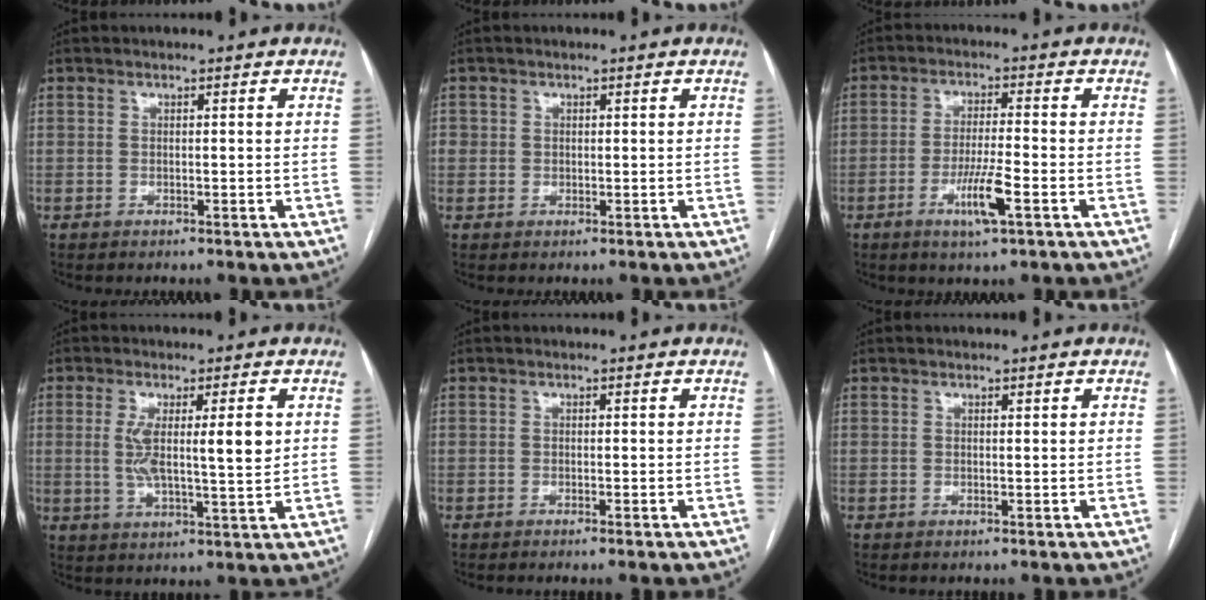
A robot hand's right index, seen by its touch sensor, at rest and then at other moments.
{"total": 1.3, "force": [0.1, 1.2, 0.3], "torque": [0.002, 0.004, 0.001]}
{"total": 6.5, "force": [-2.9, 0.3, 5.8], "torque": [-0.112, -0.009, -0.052]}
{"total": 8.4, "force": [1.3, 1.3, 8.2], "torque": [-0.145, -0.001, 0.026]}
{"total": 0.7, "force": [-0.5, -0.1, 0.4], "torque": [-0.009, 0.000, -0.007]}
{"total": 0.0}